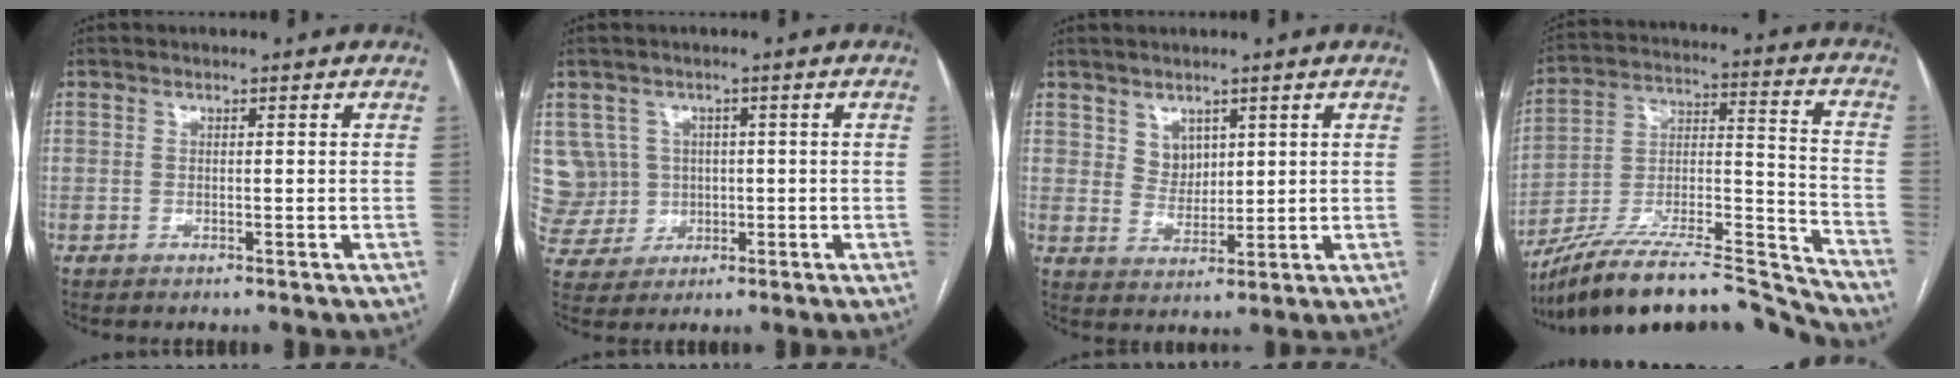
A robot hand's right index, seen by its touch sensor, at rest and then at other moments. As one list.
[{"total": 7.9, "force": [1.0, 7.9, 0.1], "torque": [-0.017, 0.036, 0.036]}, {"total": 3.6, "force": [2.0, 2.8, 1.2], "torque": [-0.021, 0.001, 0.045]}, {"total": 23.0, "force": [-21.3, 1.2, 8.7], "torque": [-0.138, 0.023, -0.352]}]